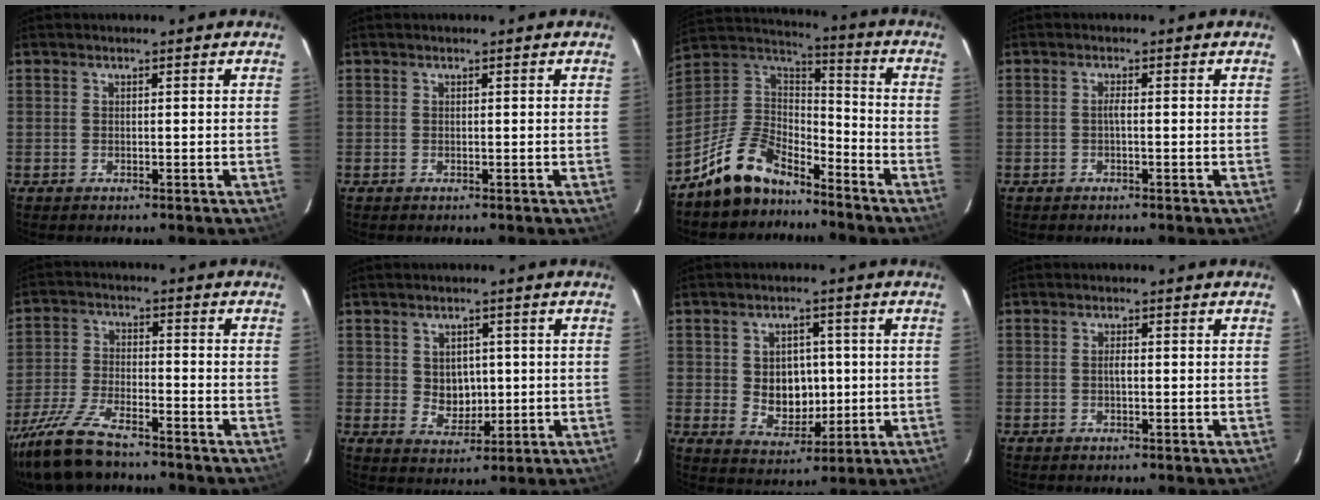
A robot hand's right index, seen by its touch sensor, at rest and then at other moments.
{"total": 0.0}
{"total": 14.8, "force": [-11.5, 6.7, 6.5], "torque": [-0.161, 0.024, -0.205]}
{"total": 1.0, "force": [-0.3, 0.0, 1.0], "torque": [-0.018, 0.004, -0.007]}
{"total": 14.1, "force": [-11.3, 4.0, 7.4], "torque": [-0.172, -0.023, -0.216]}
{"total": 5.1, "force": [0.4, 4.4, 2.7], "torque": [-0.044, 0.002, 0.018]}
{"total": 8.0, "force": [0.1, 6.4, 4.9], "torque": [-0.090, 0.004, 0.019]}
{"total": 1.0, "force": [-0.2, 0.4, 0.9], "torque": [-0.018, 0.004, -0.004]}